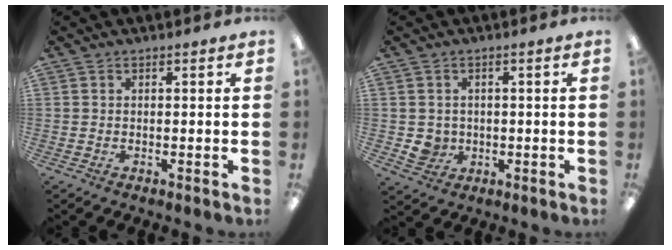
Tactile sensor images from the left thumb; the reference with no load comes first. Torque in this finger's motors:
{"motor_torque": [-0.53, 0.13, -0.21, -0.22, 0.00]}